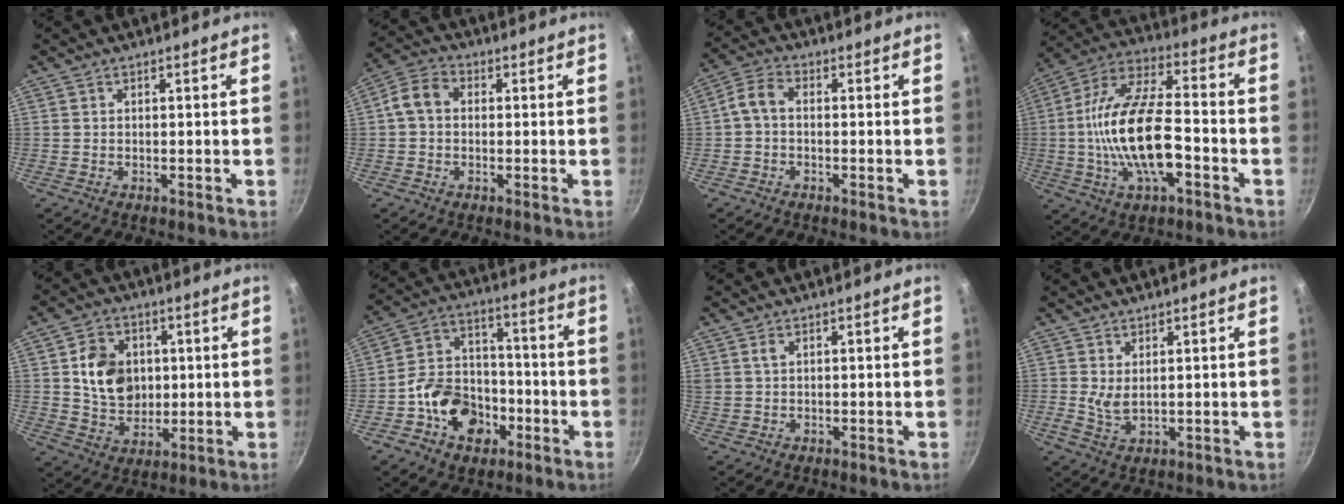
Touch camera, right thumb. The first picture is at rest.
{"total": 5.8, "force": [0.2, 4.6, 3.6], "torque": [-0.059, 0.018, -0.013]}
{"total": 4.1, "force": [-0.8, 2.5, 3.0], "torque": [-0.071, 0.023, -0.028]}
{"total": 18.9, "force": [-3.9, 8.1, 16.7], "torque": [-0.304, 0.034, -0.083]}
{"total": 11.7, "force": [1.8, 9.4, 6.6], "torque": [-0.082, -0.006, 0.035]}
{"total": 14.4, "force": [-5.4, 10.9, 7.7], "torque": [-0.104, 0.051, -0.096]}
{"total": 1.6, "force": [0.7, 1.0, 1.0], "torque": [-0.017, 0.000, 0.015]}
{"total": 3.4, "force": [0.9, 1.8, 2.7], "torque": [-0.047, -0.013, 0.021]}